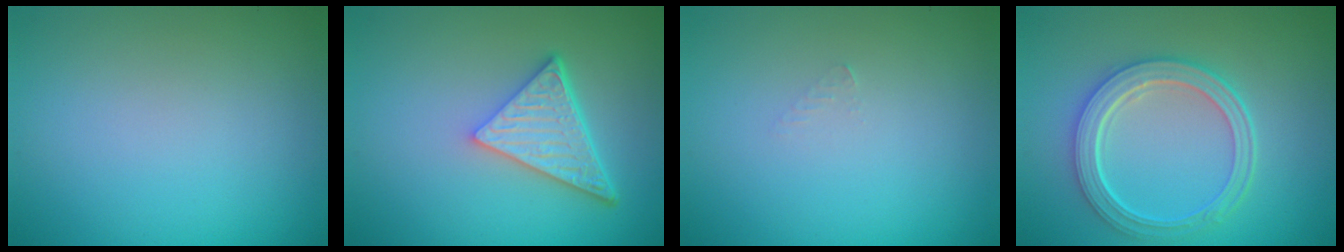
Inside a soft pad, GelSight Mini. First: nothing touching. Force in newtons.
{"total": 5.4, "press": 3.8, "slide": 3.8}
{"total": 0.7, "press": 0.7, "slide": 0.1}
{"total": 5.1, "press": 4.1, "slide": 3.1}